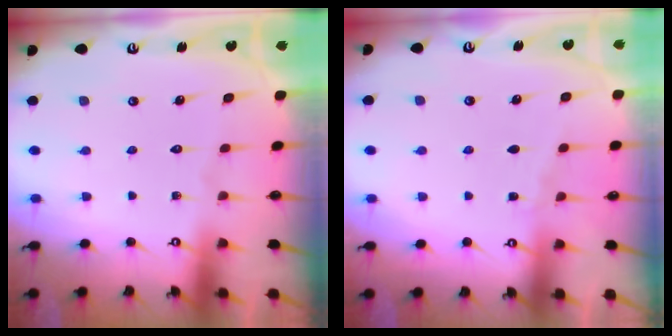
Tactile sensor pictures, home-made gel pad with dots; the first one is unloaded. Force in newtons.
{"total": 2.8, "press": 2.7, "slide": 0.3}